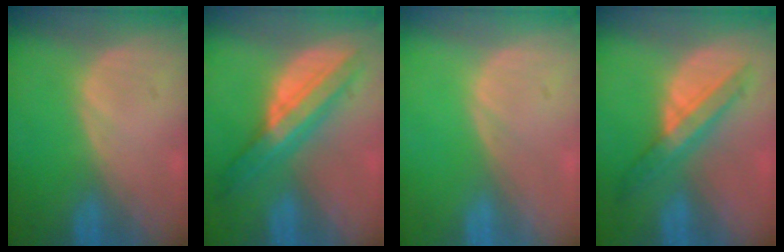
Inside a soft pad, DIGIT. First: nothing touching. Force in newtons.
{"total": 8.0, "press": 8.0, "slide": 0.6}
{"total": 0.0}
{"total": 5.9, "press": 5.9, "slide": 0.6}